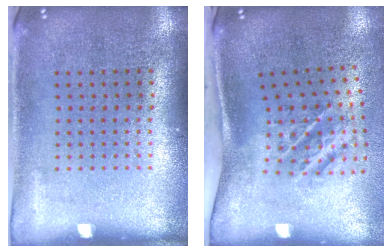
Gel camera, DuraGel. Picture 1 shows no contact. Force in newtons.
{"total": 2.3, "press": 1.3, "slide": 1.9}